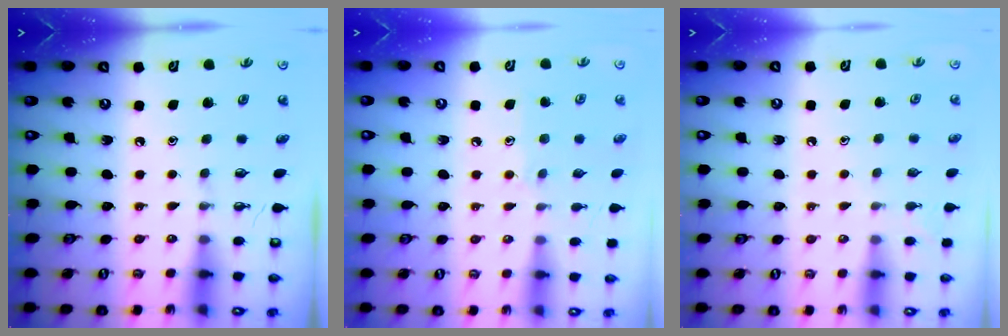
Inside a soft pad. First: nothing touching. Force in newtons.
{"total": 8.5, "press": 8.5, "slide": 0.7}
{"total": 2.6, "press": 2.6, "slide": 0.3}